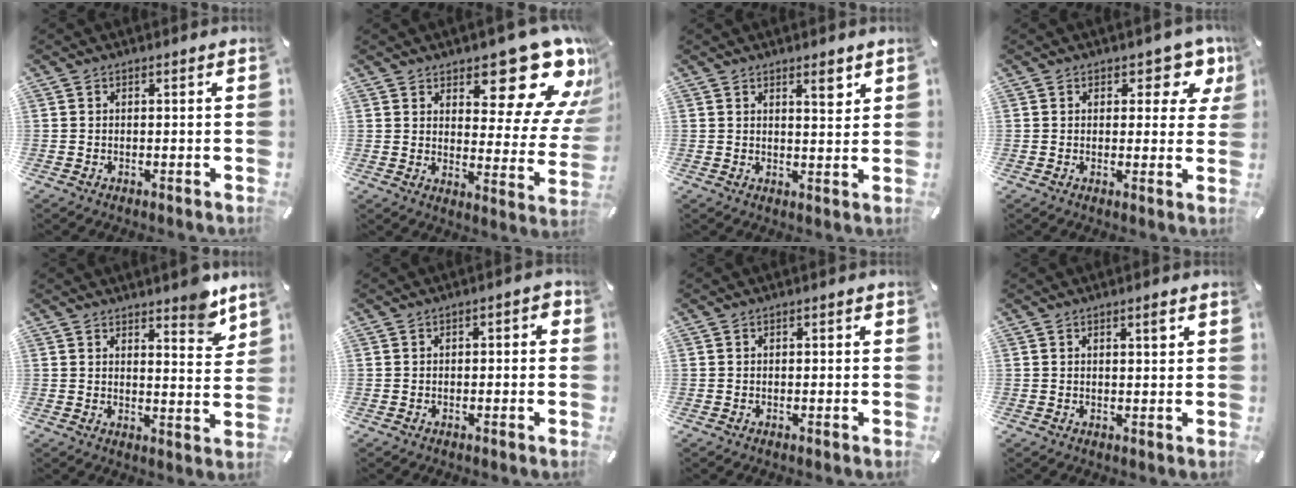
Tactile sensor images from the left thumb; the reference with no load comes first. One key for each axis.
{"total": 19.5, "fx": 12.8, "fy": 8.9, "fz": 11.7, "tx": -0.120, "ty": -0.113, "tz": 0.211}
{"total": 4.8, "fx": 3.0, "fy": 1.6, "fz": 3.3, "tx": -0.031, "ty": -0.021, "tz": 0.043}
{"total": 7.0, "fx": 3.8, "fy": 4.0, "fz": 4.3, "tx": -0.038, "ty": -0.021, "tz": 0.058}
{"total": 6.9, "fx": 5.6, "fy": 2.4, "fz": 3.2, "tx": -0.023, "ty": -0.044, "tz": 0.092}
{"total": 2.2, "fx": -0.6, "fy": 1.2, "fz": 1.8, "tx": -0.023, "ty": 0.007, "tz": -0.015}
{"total": 0.6, "fx": -0.1, "fy": 0.4, "fz": 0.5, "tx": -0.007, "ty": 0.002, "tz": -0.002}
{"total": 2.2, "fx": 1.1, "fy": 0.5, "fz": 1.8, "tx": -0.030, "ty": -0.001, "tz": 0.015}